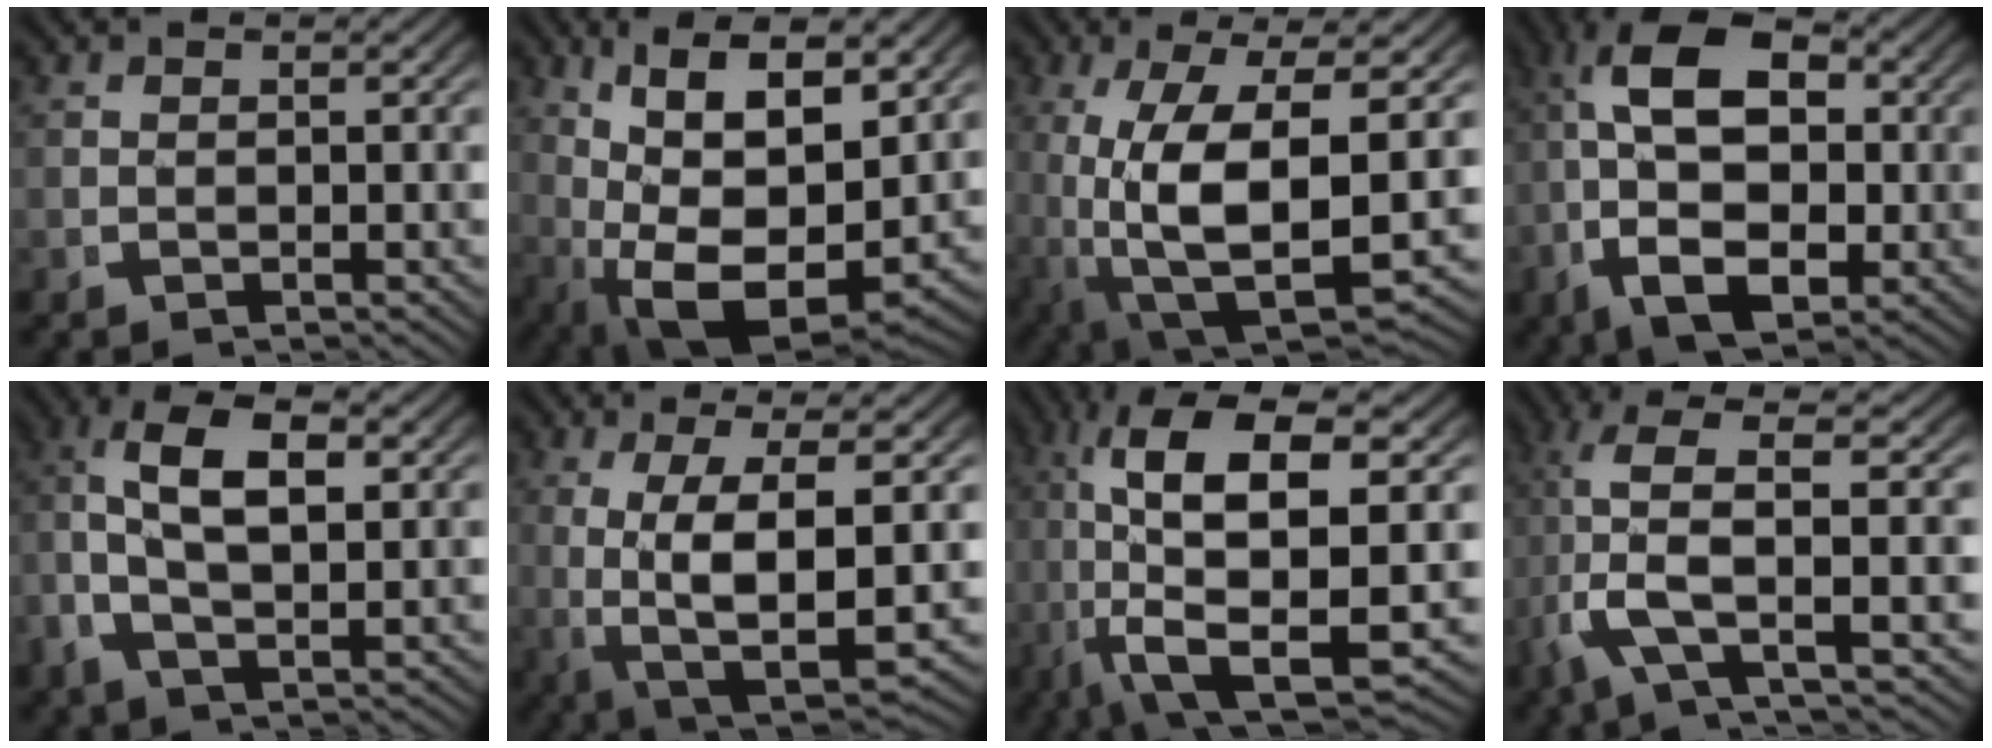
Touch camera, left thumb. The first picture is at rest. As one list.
[{"total": 13.3, "force": [-0.4, 7.7, 10.9], "torque": [-0.220, -0.053, 0.029]}, {"total": 14.1, "force": [-1.7, 7.3, 12.0], "torque": [-0.239, -0.052, 0.005]}, {"total": 13.2, "force": [0.0, 8.3, 10.3], "torque": [-0.210, -0.036, 0.013]}, {"total": 7.6, "force": [0.7, 4.3, 6.2], "torque": [-0.144, -0.015, 0.021]}, {"total": 10.0, "force": [-1.0, 4.9, 8.6], "torque": [-0.190, -0.047, 0.019]}, {"total": 15.4, "force": [-1.7, 7.9, 13.2], "torque": [-0.297, -0.062, 0.010]}, {"total": 8.5, "force": [0.9, 3.3, 7.7], "torque": [-0.183, -0.017, 0.024]}]